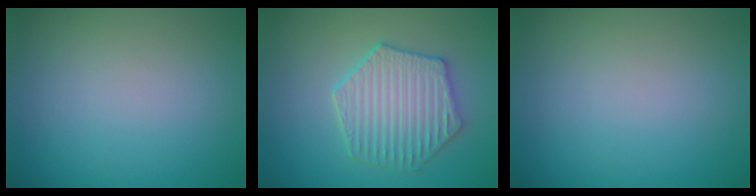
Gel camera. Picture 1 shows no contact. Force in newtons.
{"total": 5.2, "press": 4.4, "slide": 2.7}
{"total": 0.0}